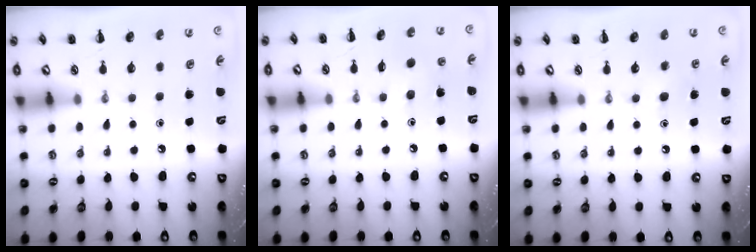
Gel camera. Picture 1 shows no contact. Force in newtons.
{"total": 3.0, "press": 2.9, "slide": 0.8}
{"total": 5.4, "press": 5.1, "slide": 1.7}